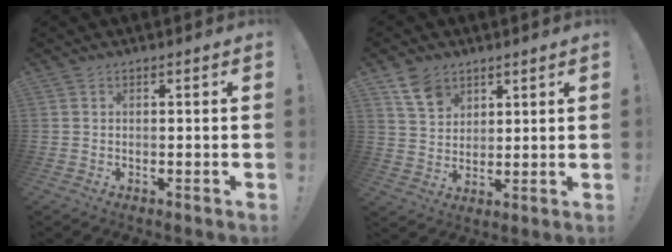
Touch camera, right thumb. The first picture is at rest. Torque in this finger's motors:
{"motor_torque": [1.12, 1.04, -0.05, 0.00, 0.07]}